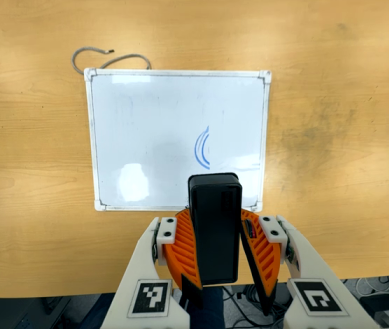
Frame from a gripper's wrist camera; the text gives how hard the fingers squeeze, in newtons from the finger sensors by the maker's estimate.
{"total": 8.6, "left": 9.2, "right": 8.0}